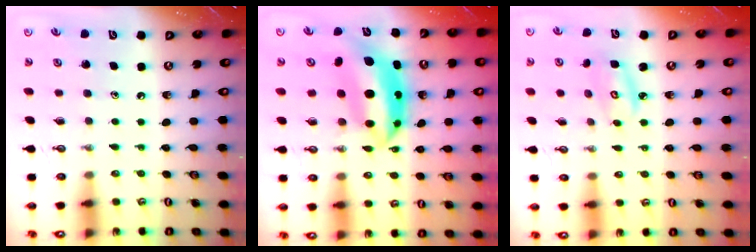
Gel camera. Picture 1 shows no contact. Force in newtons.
{"total": 10.2, "press": 10.2, "slide": 1.0}
{"total": 3.9, "press": 3.9, "slide": 0.3}